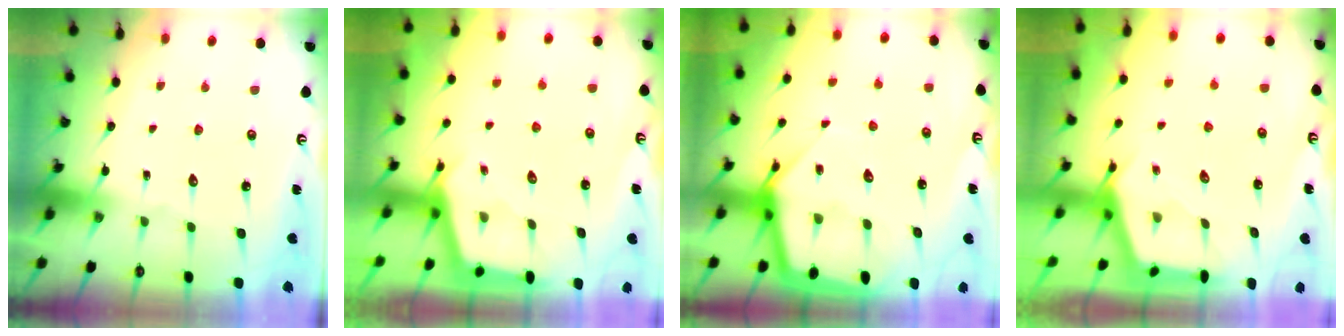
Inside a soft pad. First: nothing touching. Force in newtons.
{"total": 3.0, "press": 2.9, "slide": 0.3}
{"total": 8.8, "press": 8.7, "slide": 0.8}
{"total": 3.0, "press": 3.0, "slide": 0.4}